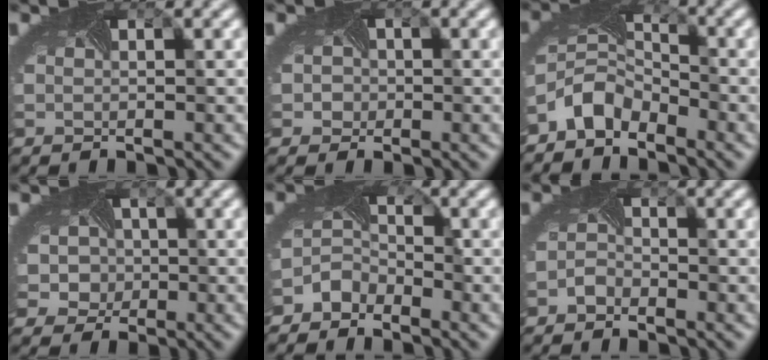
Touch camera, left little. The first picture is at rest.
{"total": 2.0, "force": [0.1, 1.9, 0.6], "torque": [0.000, 0.005, -0.010]}
{"total": 4.3, "force": [-3.4, 2.3, 1.6], "torque": [-0.038, -0.004, -0.077]}
{"total": 5.1, "force": [0.1, 4.6, 2.2], "torque": [-0.026, 0.012, -0.025]}
{"total": 2.9, "force": [-2.6, 1.4, 0.2], "torque": [-0.012, -0.006, -0.058]}
{"total": 1.4, "force": [-1.3, 0.4, -0.1], "torque": [-0.006, 0.000, -0.028]}